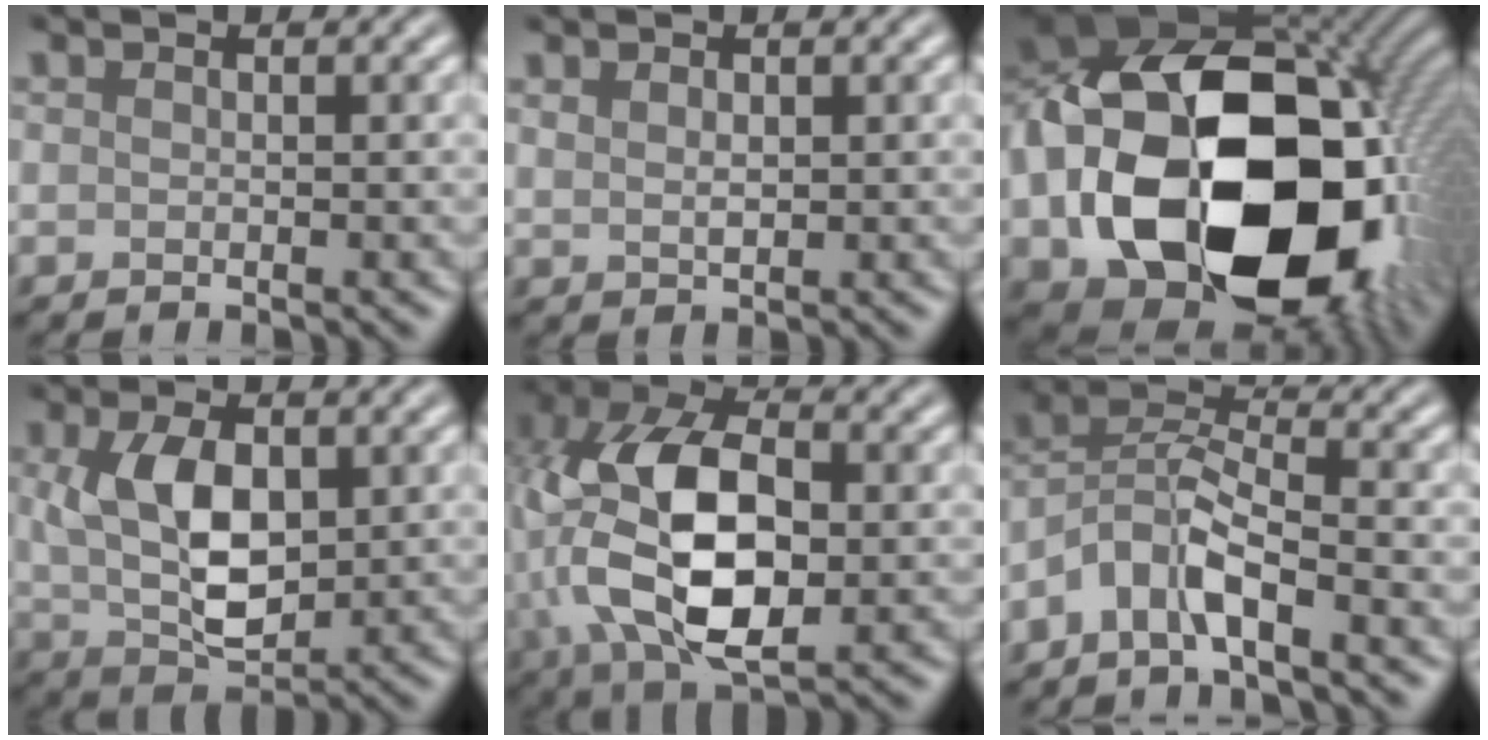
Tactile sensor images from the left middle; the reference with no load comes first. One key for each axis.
{"total": 1.1, "fx": 0.6, "fy": 0.6, "fz": 0.7, "tx": -0.017, "ty": 0.002, "tz": 0.016}
{"total": 22.5, "fx": -3.0, "fy": 16.1, "fz": 15.4, "tx": -0.348, "ty": -0.020, "tz": -0.030}
{"total": 6.8, "fx": 1.0, "fy": 3.9, "fz": 5.5, "tx": -0.114, "ty": 0.001, "tz": 0.025}
{"total": 12.1, "fx": -0.2, "fy": 6.9, "fz": 9.9, "tx": -0.200, "ty": 0.004, "tz": -0.006}
{"total": 4.7, "fx": -3.0, "fy": 1.3, "fz": 3.3, "tx": -0.069, "ty": 0.010, "tz": -0.066}